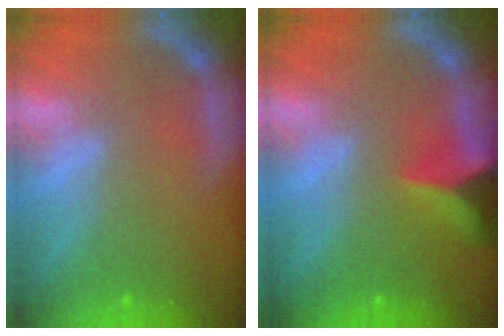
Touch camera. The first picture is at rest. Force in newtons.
{"total": 5.4}